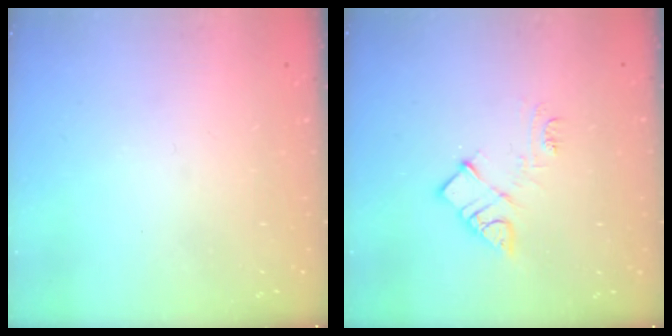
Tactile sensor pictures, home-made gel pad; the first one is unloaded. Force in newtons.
{"total": 9.3, "press": 9.3, "slide": 0.5}